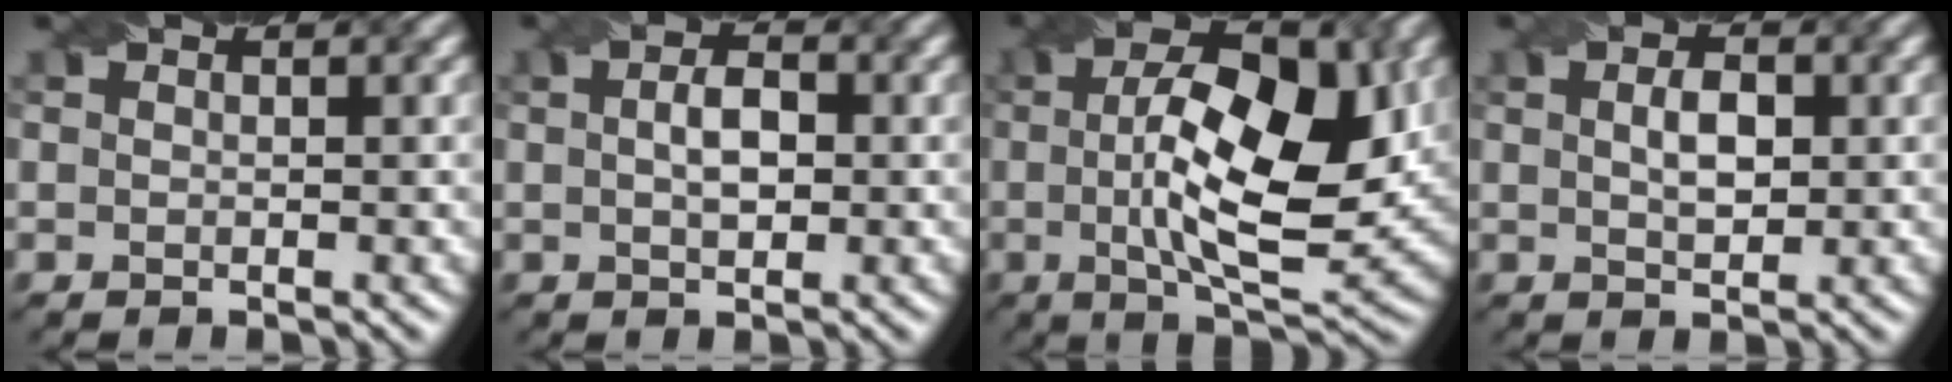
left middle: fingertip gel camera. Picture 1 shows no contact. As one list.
[{"total": 2.6, "force": [0.0, 1.4, 2.2], "torque": [-0.047, 0.006, 0.001]}, {"total": 11.7, "force": [1.0, 4.7, 10.7], "torque": [-0.167, 0.003, 0.017]}, {"total": 2.5, "force": [0.3, 1.3, 2.1], "torque": [-0.045, 0.004, 0.009]}]